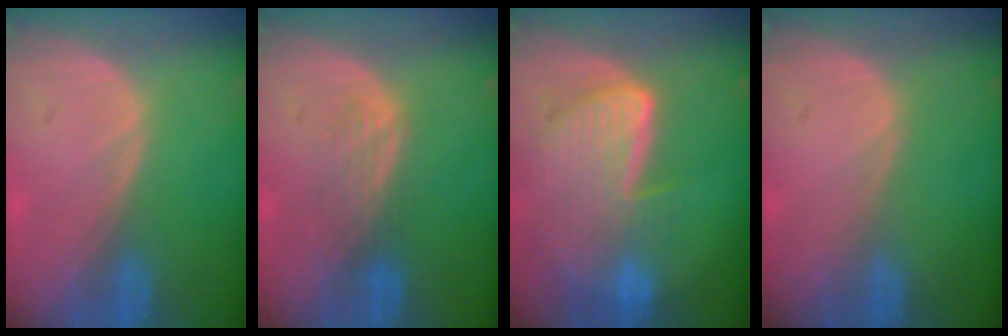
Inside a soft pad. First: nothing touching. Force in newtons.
{"total": 3.8, "press": 3.2, "slide": 1.9}
{"total": 9.2, "press": 8.0, "slide": 4.5}
{"total": 0.0}